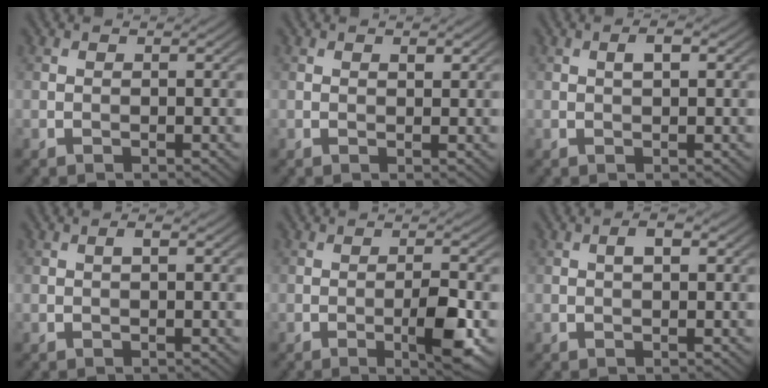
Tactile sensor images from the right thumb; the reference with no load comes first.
{"total": 0.8, "force": [0.5, 0.3, 0.5], "torque": [-0.008, -0.004, 0.008]}
{"total": 1.6, "force": [0.5, 0.6, 1.5], "torque": [-0.026, 0.002, 0.007]}
{"total": 0.9, "force": [0.1, 0.2, 0.9], "torque": [-0.016, 0.003, 0.002]}
{"total": 4.8, "force": [-1.6, 0.8, 4.5], "torque": [-0.073, 0.003, -0.027]}
{"total": 1.8, "force": [0.4, 0.7, 1.6], "torque": [-0.026, 0.004, 0.003]}